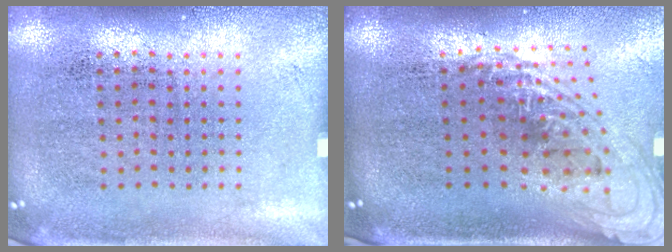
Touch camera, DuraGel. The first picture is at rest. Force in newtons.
{"total": 2.2, "press": 1.6, "slide": 1.5}